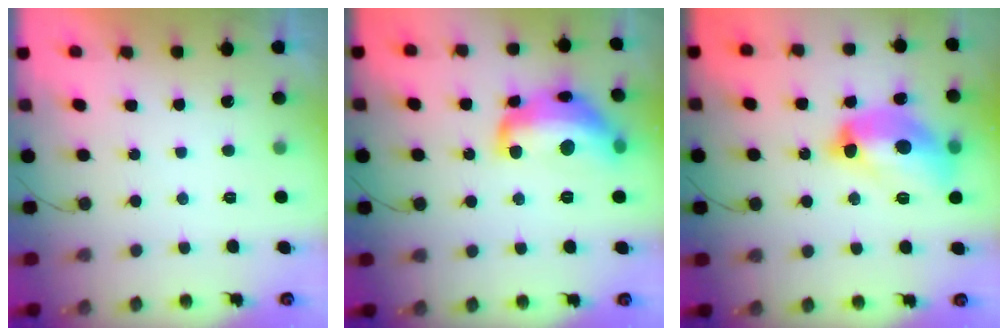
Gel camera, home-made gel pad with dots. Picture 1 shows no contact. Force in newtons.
{"total": 17.8, "press": 17.8, "slide": 0.9}
{"total": 14.6, "press": 14.5, "slide": 1.4}